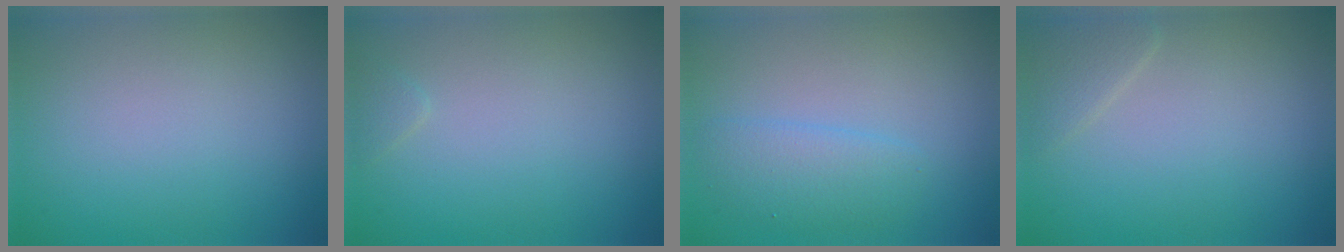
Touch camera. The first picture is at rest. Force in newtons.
{"total": 0.7, "press": 0.7, "slide": 0.0}
{"total": 2.4, "press": 2.4, "slide": 0.1}
{"total": 1.4, "press": 1.4, "slide": 0.2}